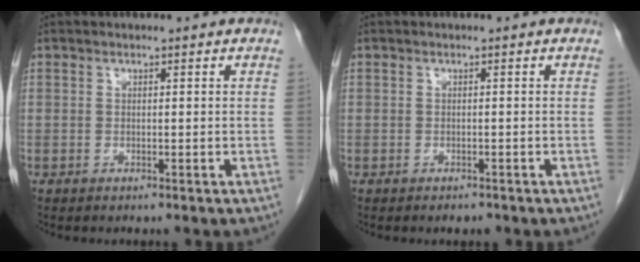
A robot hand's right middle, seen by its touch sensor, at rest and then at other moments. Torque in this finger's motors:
{"motor_torque": [0.43, -0.10, -0.06, 0.01]}